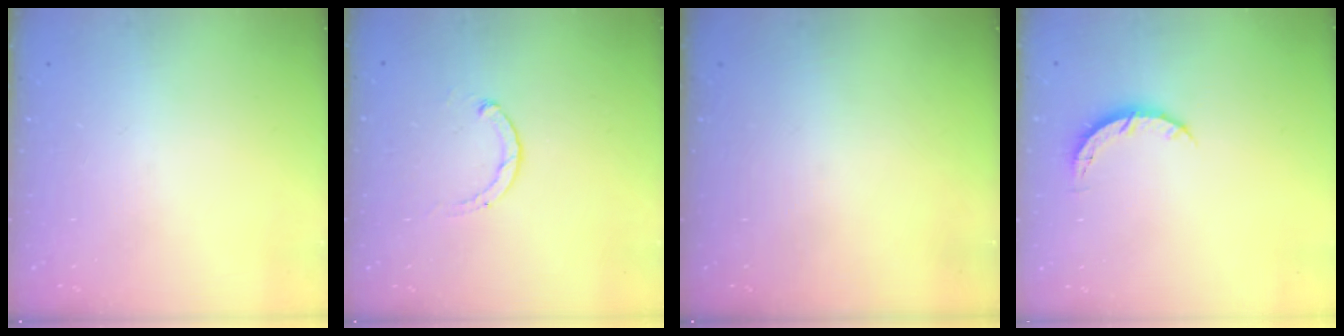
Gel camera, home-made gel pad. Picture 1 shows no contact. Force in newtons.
{"total": 1.8, "press": 1.7, "slide": 0.5}
{"total": 0.0}
{"total": 4.2, "press": 4.1, "slide": 0.4}